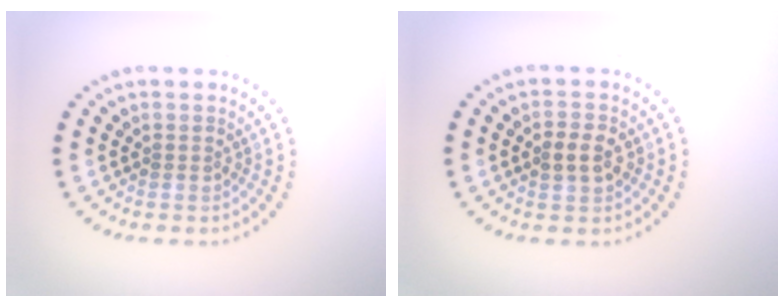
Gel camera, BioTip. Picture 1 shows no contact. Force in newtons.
{"total": 2.5, "press": 2.5, "slide": 0.0}